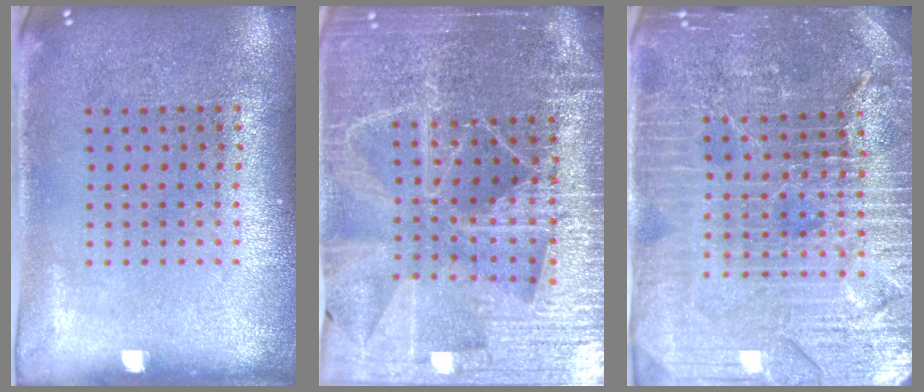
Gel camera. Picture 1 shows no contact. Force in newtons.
{"total": 5.5, "press": 4.9, "slide": 2.5}
{"total": 5.0, "press": 4.6, "slide": 1.9}